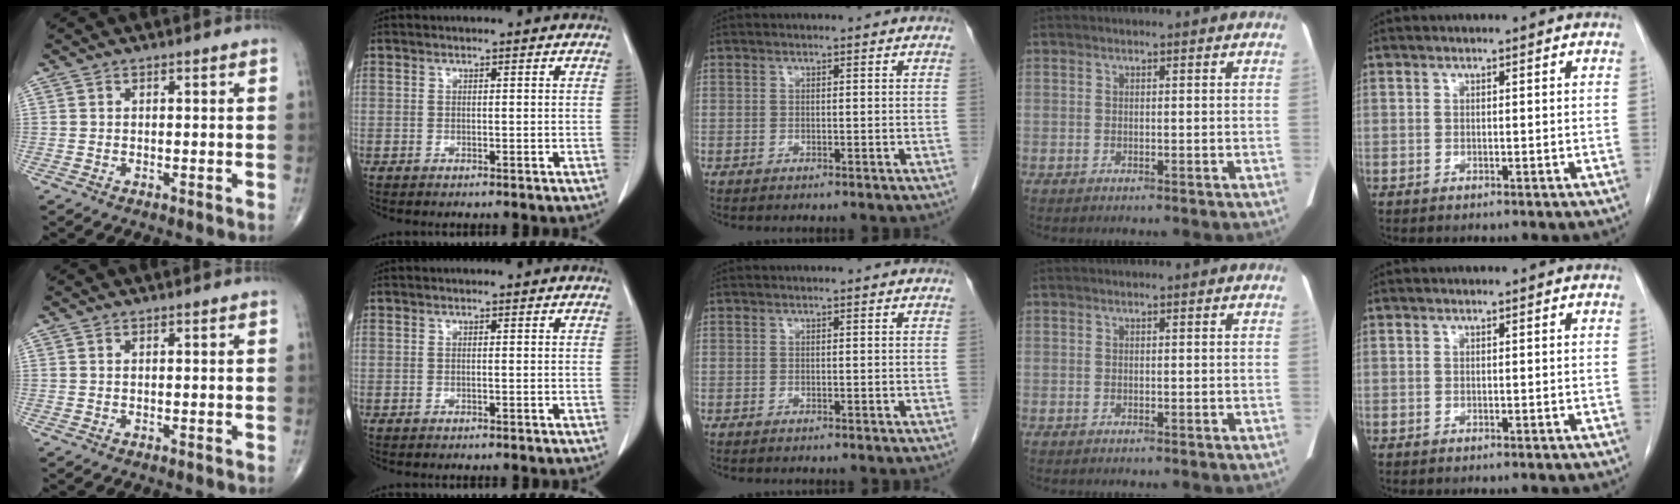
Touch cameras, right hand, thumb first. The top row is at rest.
{}